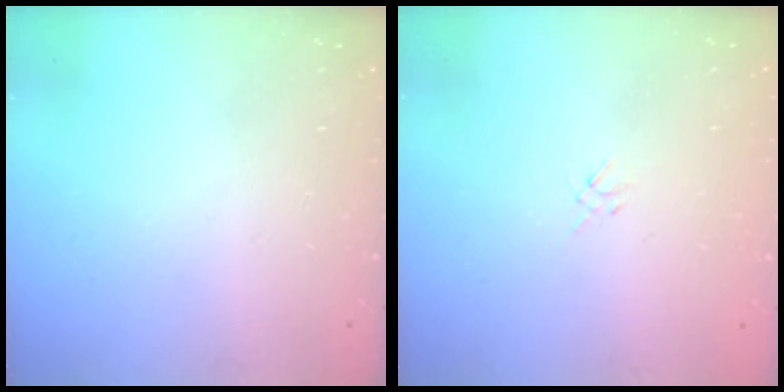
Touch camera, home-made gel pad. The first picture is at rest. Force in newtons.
{"total": 1.3, "press": 1.2, "slide": 0.5}